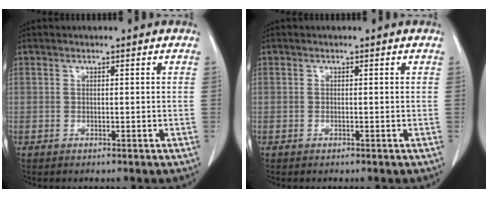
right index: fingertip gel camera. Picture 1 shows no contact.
{"total": 0.0}